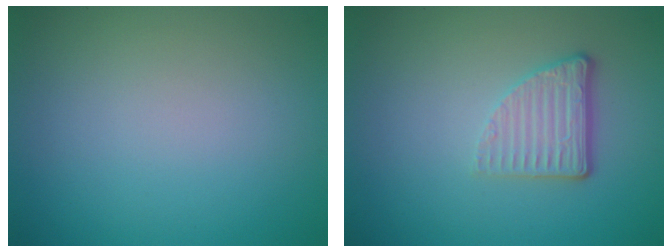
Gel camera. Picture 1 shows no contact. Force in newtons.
{"total": 3.0, "press": 2.1, "slide": 2.1}